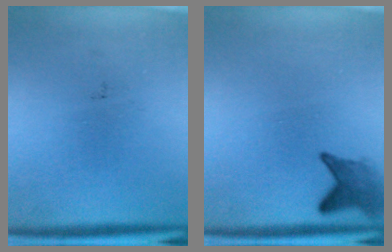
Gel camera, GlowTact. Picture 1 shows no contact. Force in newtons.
{"total": 2.9}